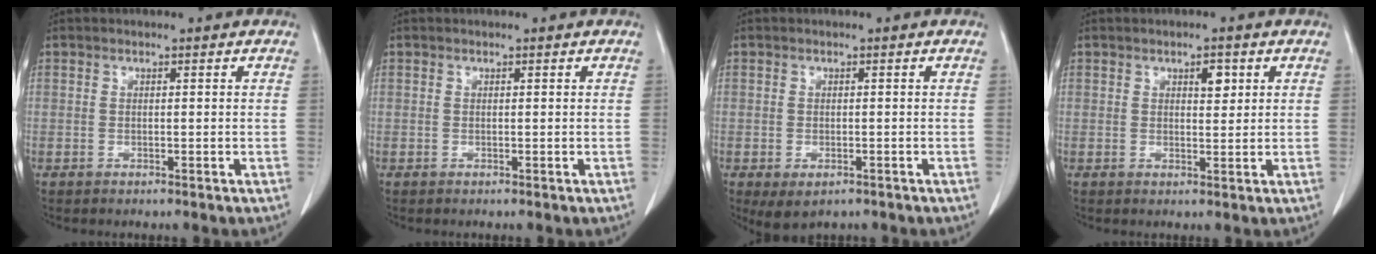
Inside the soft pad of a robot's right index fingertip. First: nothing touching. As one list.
[{"total": 0.0}, {"total": 3.5, "force": [-1.9, 1.9, 2.3], "torque": [-0.042, -0.010, -0.018]}, {"total": 2.4, "force": [1.1, 1.1, 1.9], "torque": [-0.027, -0.002, 0.017]}]